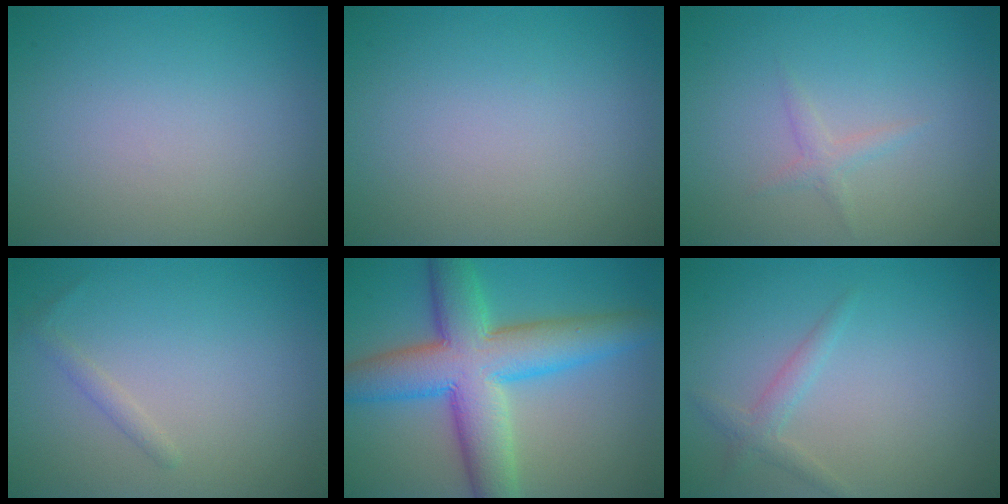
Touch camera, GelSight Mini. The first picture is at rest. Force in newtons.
{"total": 0.0}
{"total": 1.0, "press": 1.0, "slide": 0.0}
{"total": 0.9, "press": 0.9, "slide": 0.1}
{"total": 10.2, "press": 10.2, "slide": 0.2}
{"total": 1.6, "press": 1.6, "slide": 0.1}